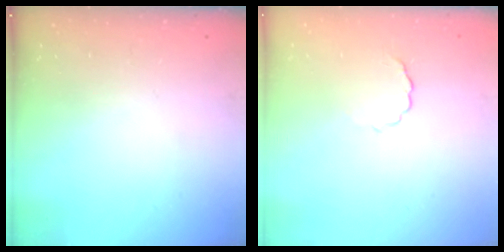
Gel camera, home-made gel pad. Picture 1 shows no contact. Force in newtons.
{"total": 3.5, "press": 3.4, "slide": 0.6}